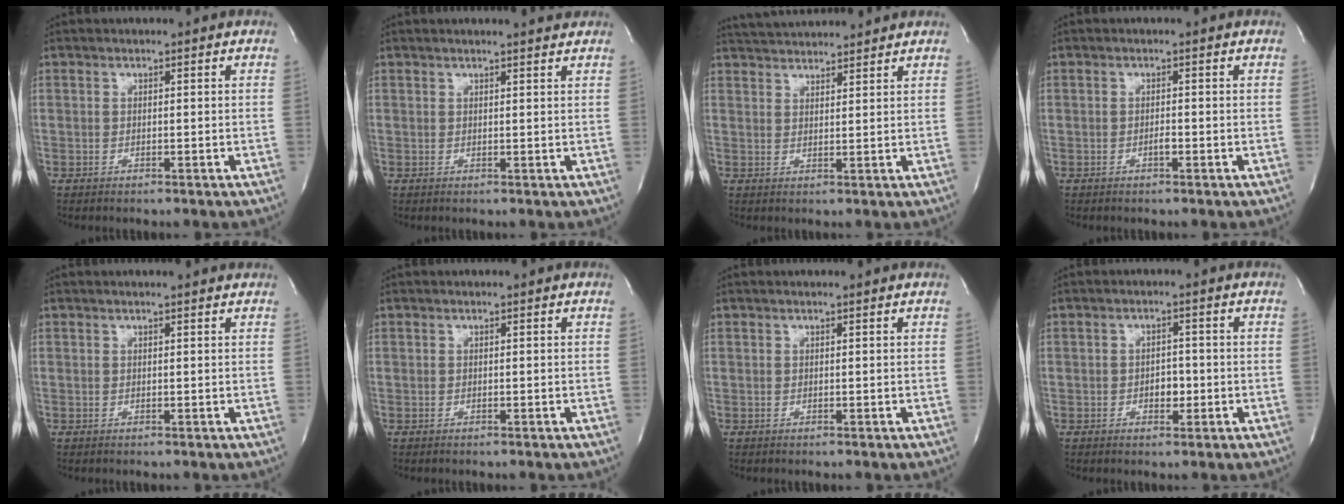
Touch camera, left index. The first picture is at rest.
{"total": 3.5, "force": [3.3, -0.1, 1.1], "torque": [-0.021, 0.004, 0.033]}
{"total": 8.3, "force": [7.9, 0.7, 2.2], "torque": [-0.045, 0.030, 0.124]}
{"total": 0.8, "force": [-0.4, 0.2, 0.7], "torque": [-0.014, 0.002, -0.008]}
{"total": 3.0, "force": [2.9, 0.1, 1.0], "torque": [-0.018, 0.010, 0.028]}
{"total": 0.0}
{"total": 1.1, "force": [1.0, -0.2, 0.4], "torque": [-0.011, 0.005, 0.015]}
{"total": 2.5, "force": [-0.6, 1.5, 1.9], "torque": [-0.025, 0.005, -0.007]}